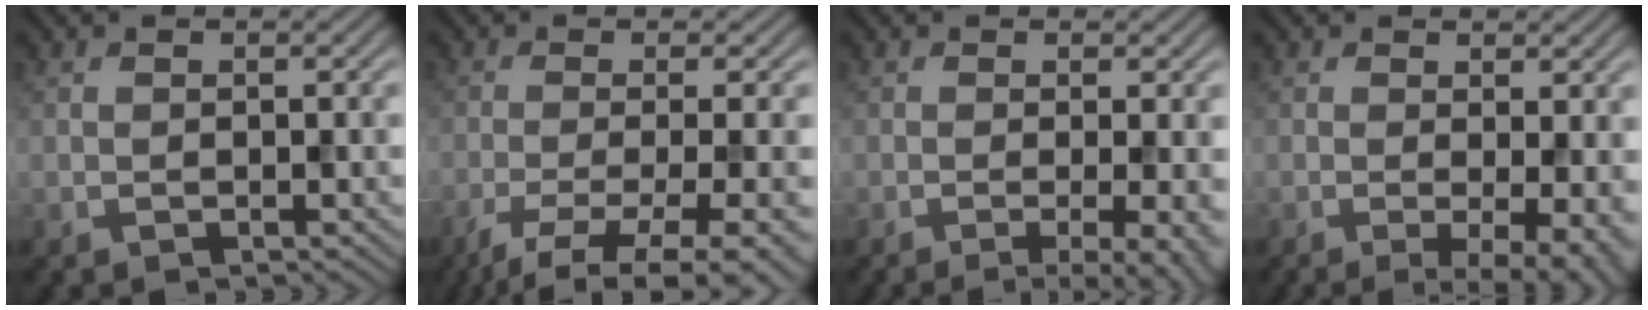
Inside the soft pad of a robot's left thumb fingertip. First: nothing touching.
{"total": 7.8, "force": [-4.0, 2.0, 6.5], "torque": [-0.105, -0.015, -0.060]}
{"total": 5.4, "force": [-1.5, 1.2, 5.0], "torque": [-0.069, -0.006, -0.020]}
{"total": 5.4, "force": [-0.9, 1.2, 5.2], "torque": [-0.080, -0.009, -0.011]}